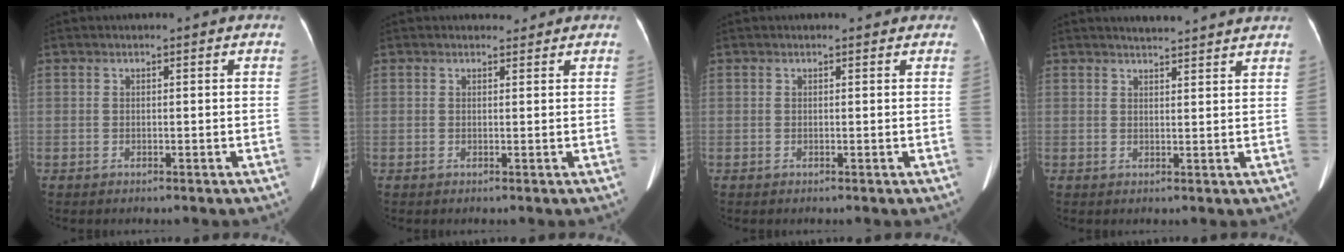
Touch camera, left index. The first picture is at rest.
{"total": 1.2, "force": [1.1, 0.5, -0.1], "torque": [-0.003, -0.004, 0.014]}
{"total": 1.2, "force": [1.0, 0.6, 0.2], "torque": [-0.006, 0.004, 0.005]}
{"total": 6.8, "force": [6.5, 0.0, 1.9], "torque": [-0.031, 0.017, 0.074]}